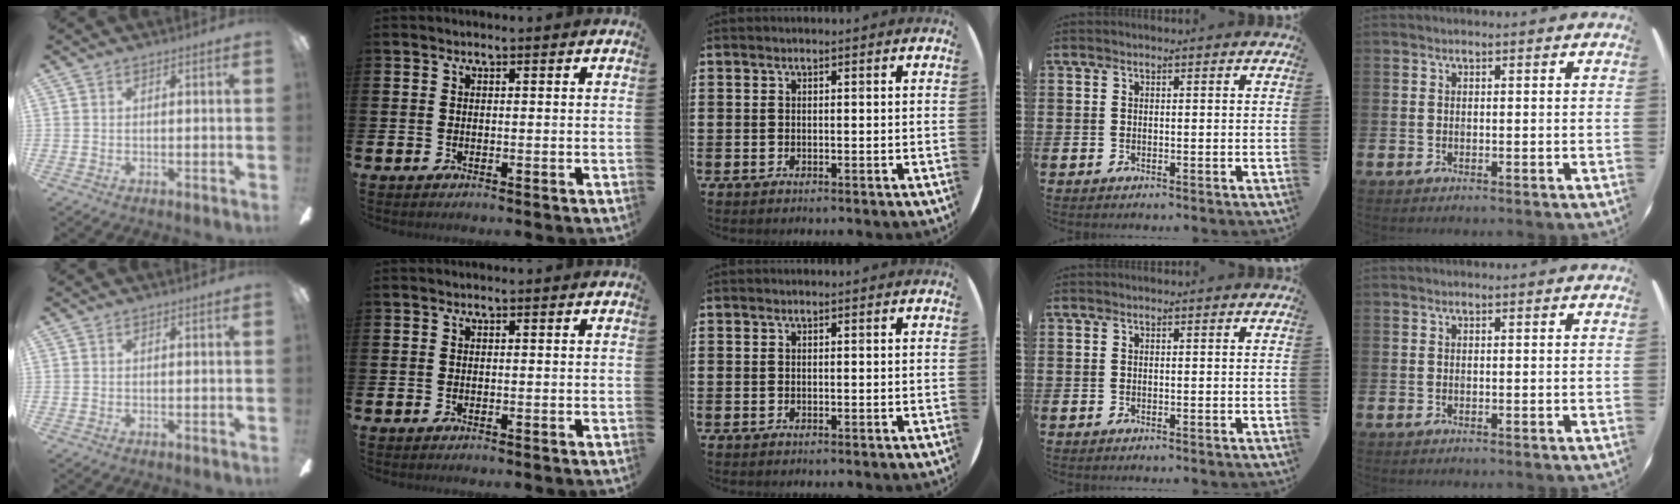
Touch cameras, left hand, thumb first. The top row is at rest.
{}